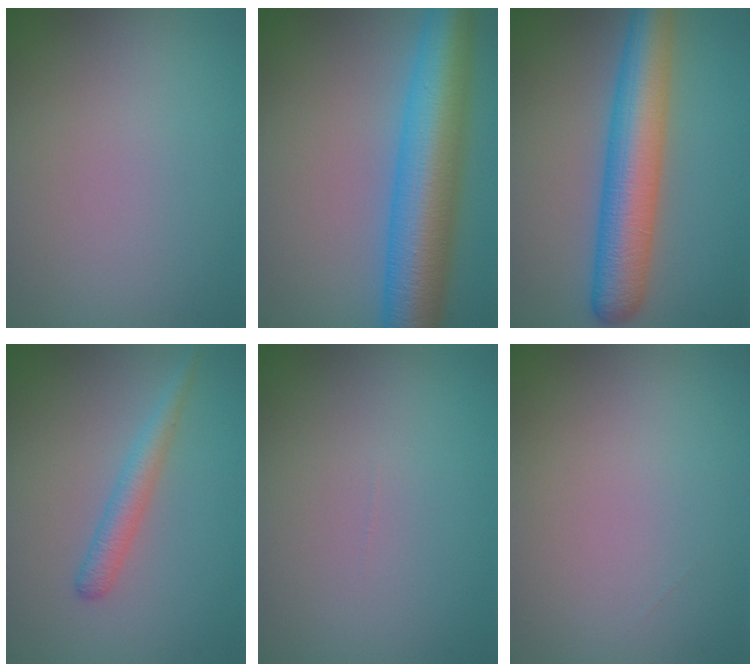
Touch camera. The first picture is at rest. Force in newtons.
{"total": 10.6, "press": 10.6, "slide": 0.3}
{"total": 7.3, "press": 7.3, "slide": 0.1}
{"total": 2.1, "press": 2.1, "slide": 0.1}
{"total": 0.0}
{"total": 0.0}